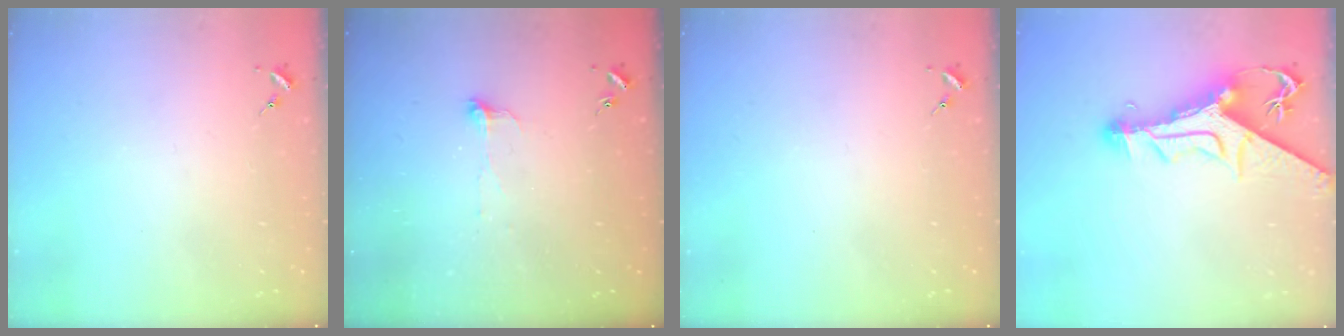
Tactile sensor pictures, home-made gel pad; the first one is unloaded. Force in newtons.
{"total": 5.1, "press": 5.1, "slide": 0.4}
{"total": 0.0}
{"total": 13.8, "press": 13.7, "slide": 1.5}